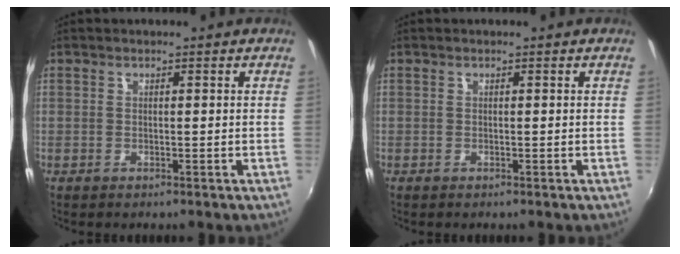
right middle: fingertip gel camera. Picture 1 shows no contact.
{"total": 0.0}